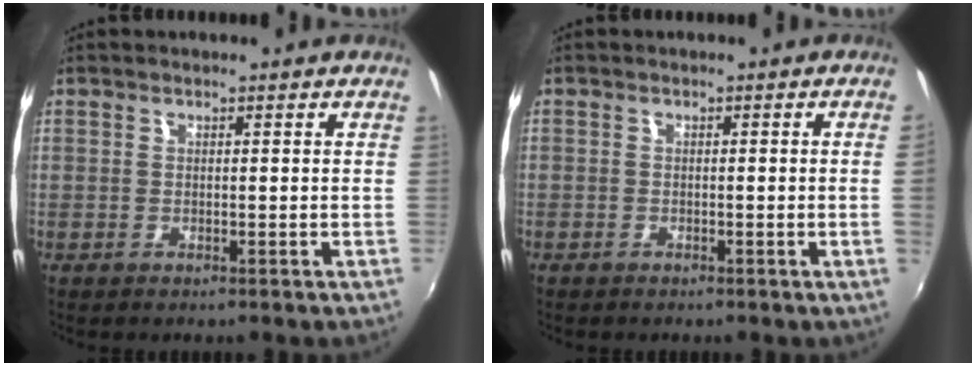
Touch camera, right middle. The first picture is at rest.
{"total": 0.9, "force": [-0.3, -0.5, 0.7], "torque": [-0.009, -0.003, -0.004]}